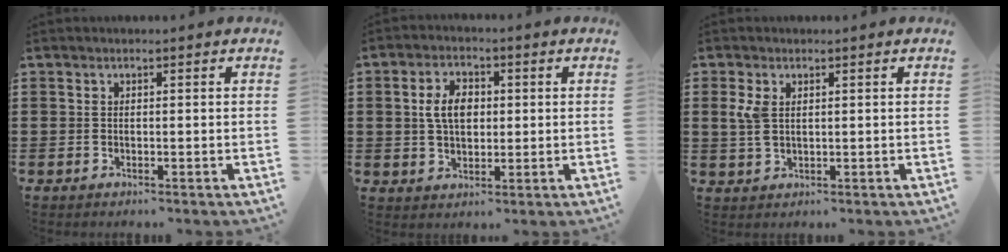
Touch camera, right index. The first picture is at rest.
{"total": 5.5, "force": [0.7, 3.5, 4.2], "torque": [-0.090, 0.009, 0.005]}
{"total": 3.4, "force": [1.0, 2.0, 2.5], "torque": [-0.064, 0.004, 0.016]}